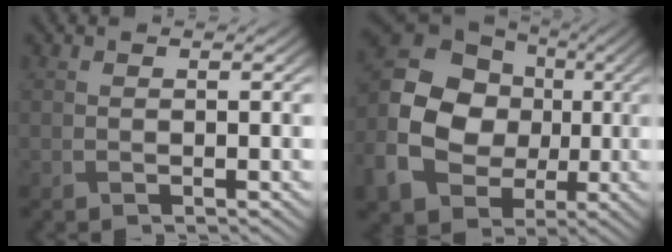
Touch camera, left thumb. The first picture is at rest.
{"total": 16.2, "force": [-2.0, 13.5, 8.6], "torque": [-0.218, -0.009, -0.056]}